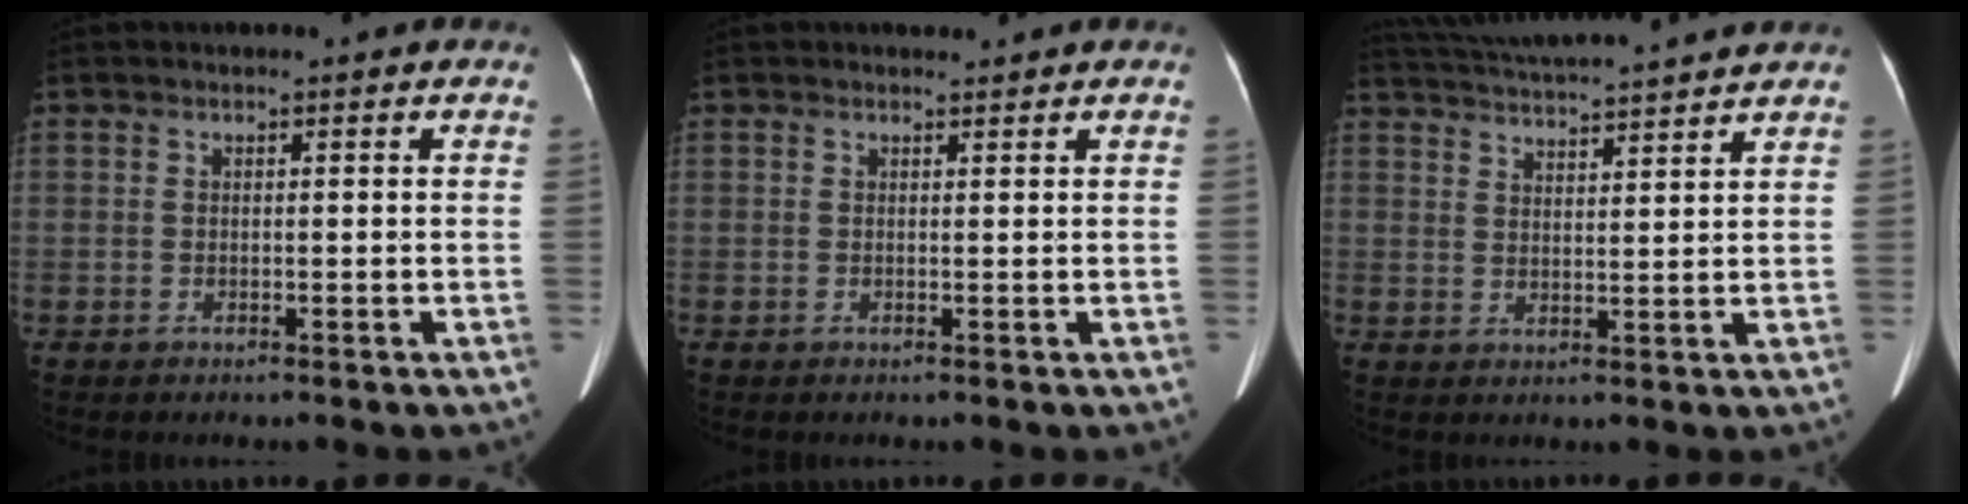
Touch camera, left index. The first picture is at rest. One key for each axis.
{"total": 0.6, "fx": 0.6, "fy": 0.1, "fz": -0.1, "tx": -0.007, "ty": -0.003, "tz": 0.009}
{"total": 14.1, "fx": 13.0, "fy": -0.1, "fz": 5.4, "tx": -0.106, "ty": 0.025, "tz": 0.194}